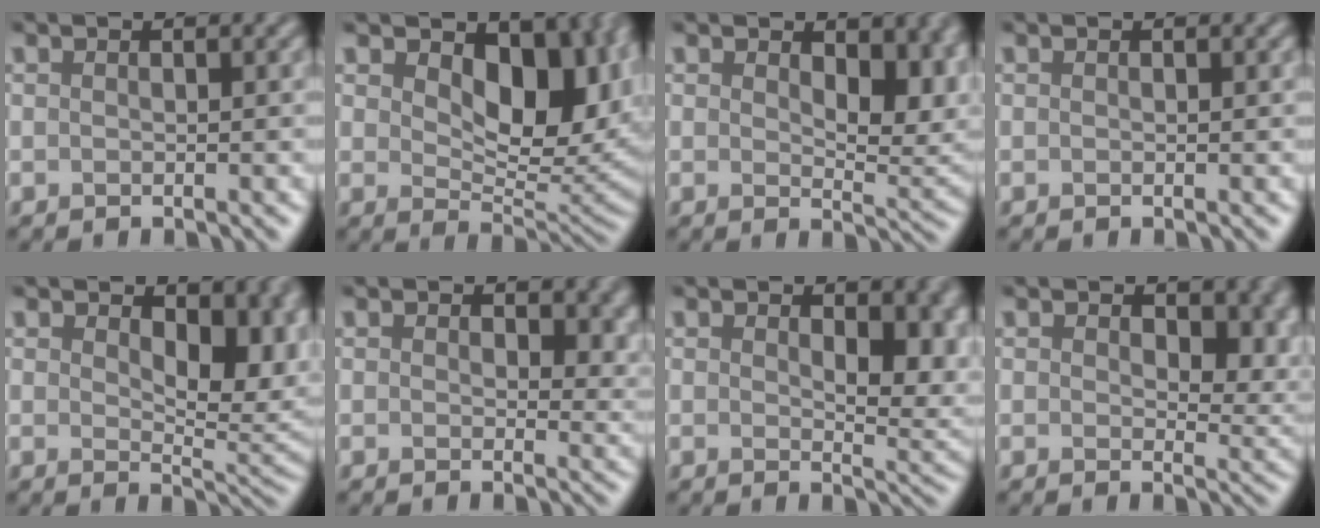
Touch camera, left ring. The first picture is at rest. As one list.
[{"total": 10.4, "force": [2.8, 6.0, 8.0], "torque": [-0.118, -0.016, 0.049]}, {"total": 6.3, "force": [2.1, 3.4, 4.8], "torque": [-0.067, -0.011, 0.034]}, {"total": 0.0}, {"total": 6.9, "force": [1.9, 3.8, 5.4], "torque": [-0.079, -0.012, 0.030]}, {"total": 3.7, "force": [1.3, 2.3, 2.6], "torque": [-0.031, -0.010, 0.013]}, {"total": 5.8, "force": [1.5, 3.2, 4.6], "torque": [-0.058, -0.012, 0.031]}, {"total": 5.6, "force": [1.6, 3.4, 4.1], "torque": [-0.056, -0.011, 0.023]}]